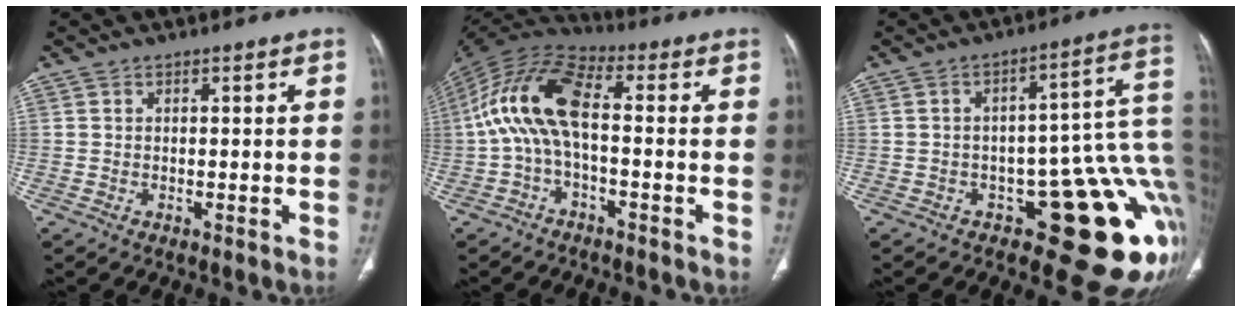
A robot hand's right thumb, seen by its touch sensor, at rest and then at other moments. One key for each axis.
{"total": 13.5, "fx": -0.7, "fy": 6.1, "fz": 12.0, "tx": -0.244, "ty": 0.042, "tz": -0.025}
{"total": 18.1, "fx": -4.8, "fy": 8.1, "fz": 15.5, "tx": -0.100, "ty": 0.045, "tz": -0.051}